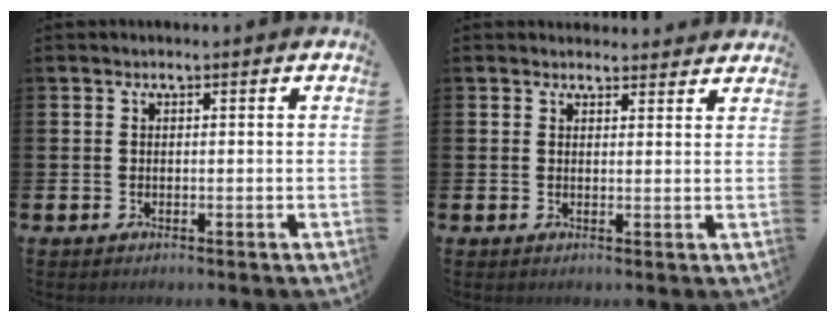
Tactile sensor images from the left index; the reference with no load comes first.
{"total": 2.2, "force": [2.1, 0.6, -0.1], "torque": [0.007, -0.010, 0.038]}